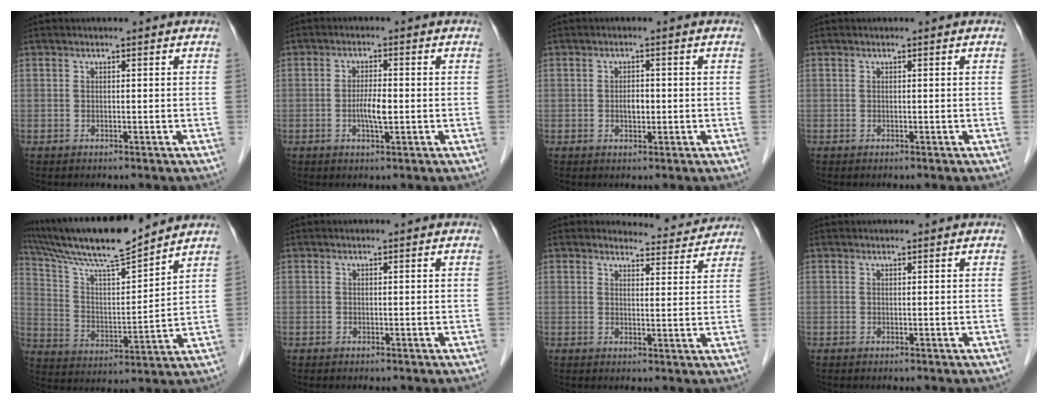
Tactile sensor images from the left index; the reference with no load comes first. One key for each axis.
{"total": 3.4, "fx": -0.6, "fy": 0.6, "fz": 3.2, "tx": -0.064, "ty": -0.001, "tz": -0.011}
{"total": 1.8, "fx": -0.2, "fy": 1.0, "fz": 1.5, "tx": -0.025, "ty": 0.002, "tz": -0.002}
{"total": 0.0}
{"total": 15.3, "fx": 13.7, "fy": 0.2, "fz": 6.8, "tx": -0.133, "ty": 0.008, "tz": 0.246}
{"total": 0.0}
{"total": 6.4, "fx": 6.2, "fy": 1.3, "fz": -0.5, "tx": 0.013, "ty": -0.007, "tz": 0.064}
{"total": 0.5, "fx": 0.5, "fy": 0.1, "fz": 0.1, "tx": -0.001, "ty": 0.011, "tz": 0.011}